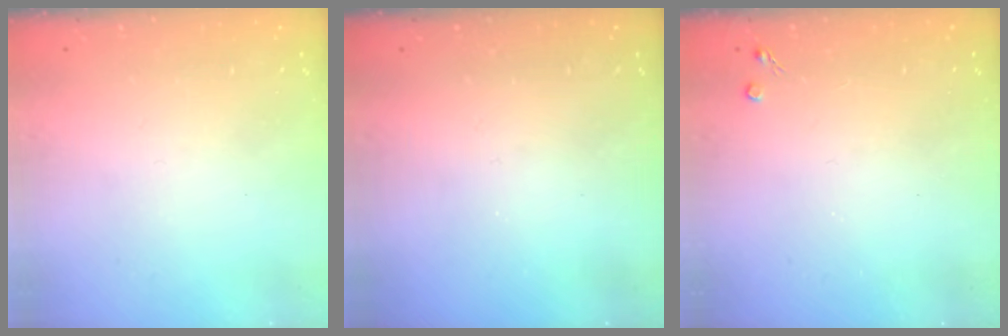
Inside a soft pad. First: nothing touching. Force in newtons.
{"total": 0.0}
{"total": 2.6, "press": 2.5, "slide": 0.4}